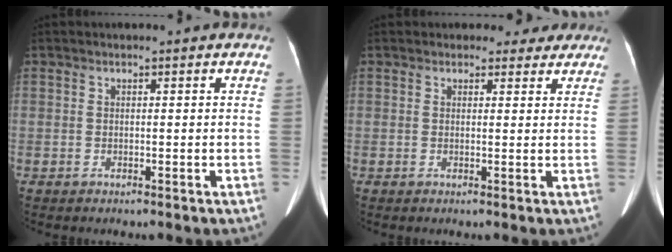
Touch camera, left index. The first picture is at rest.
{"total": 3.4, "force": [2.8, 1.9, 0.1], "torque": [0.011, 0.000, 0.022]}